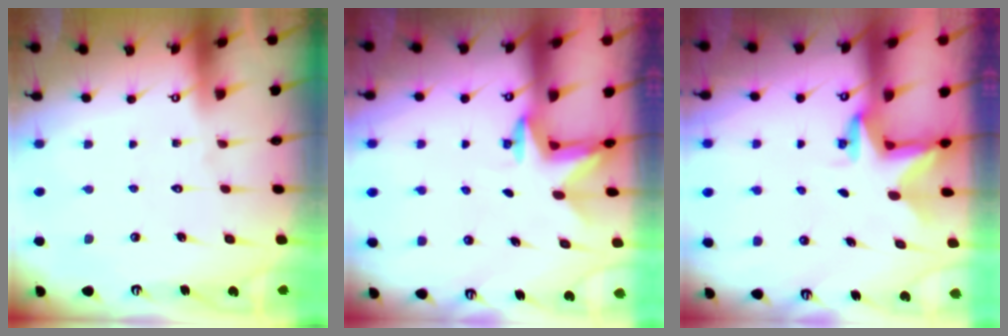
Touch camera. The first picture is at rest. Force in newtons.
{"total": 2.5, "press": 2.4, "slide": 0.5}
{"total": 2.8, "press": 2.8, "slide": 0.2}